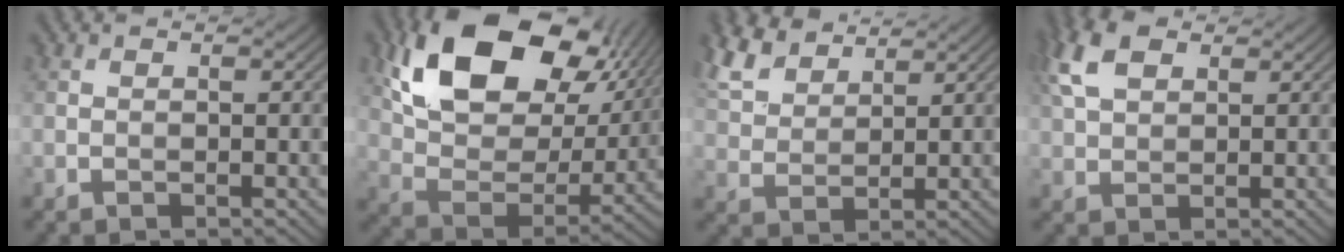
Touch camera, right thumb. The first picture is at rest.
{"total": 18.4, "force": [8.6, 11.5, 11.5], "torque": [-0.230, -0.002, 0.167]}
{"total": 7.8, "force": [5.8, 3.4, 3.9], "torque": [-0.111, 0.018, 0.126]}
{"total": 6.7, "force": [3.1, 3.8, 4.5], "torque": [-0.114, 0.017, 0.058]}